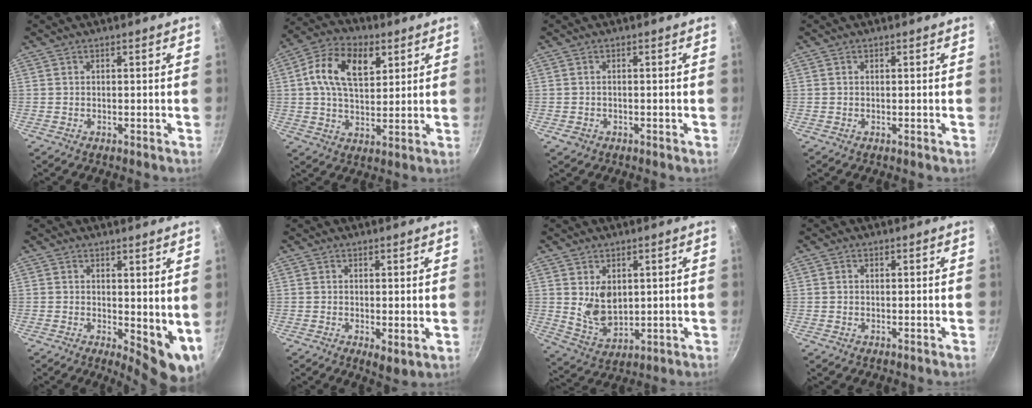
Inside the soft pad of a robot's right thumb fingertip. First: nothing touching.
{"total": 13.2, "force": [4.2, 8.0, 9.6], "torque": [-0.156, 0.001, 0.061]}
{"total": 1.6, "force": [-0.7, 1.2, 0.8], "torque": [-0.015, 0.002, -0.008]}
{"total": 0.0}
{"total": 7.9, "force": [1.1, 3.6, 6.9], "torque": [-0.069, -0.011, 0.022]}
{"total": 3.5, "force": [0.2, 1.6, 3.0], "torque": [-0.044, -0.015, 0.006]}
{"total": 7.9, "force": [1.7, 5.3, 5.6], "torque": [-0.084, -0.027, 0.047]}
{"total": 0.7, "force": [0.2, 0.6, 0.3], "torque": [-0.004, 0.004, 0.002]}